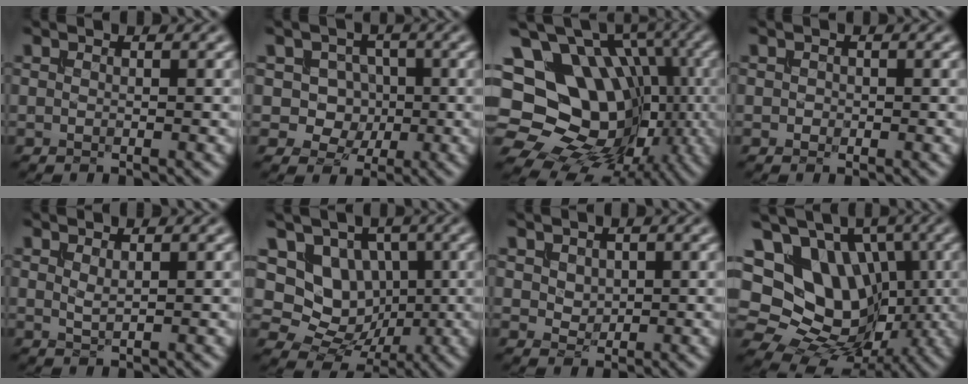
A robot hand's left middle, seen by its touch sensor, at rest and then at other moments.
{"total": 3.8, "force": [0.2, 3.4, 1.8], "torque": [-0.015, 0.004, -0.011]}
{"total": 17.5, "force": [0.3, 13.9, 10.6], "torque": [-0.156, 0.019, 0.013]}
{"total": 0.5, "force": [-0.1, 0.5, 0.1], "torque": [-0.002, -0.002, -0.004]}
{"total": 0.8, "force": [0.6, 0.1, 0.6], "torque": [-0.018, -0.001, 0.014]}
{"total": 6.8, "force": [1.3, 5.7, 3.4], "torque": [-0.055, -0.007, 0.004]}
{"total": 1.3, "force": [0.5, 1.0, 0.6], "torque": [-0.019, -0.006, 0.012]}
{"total": 16.3, "force": [3.3, 13.3, 8.9], "torque": [-0.181, 0.033, 0.047]}